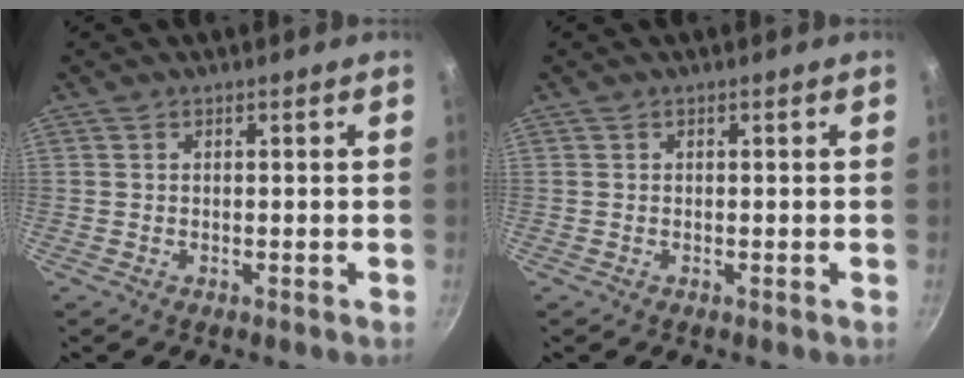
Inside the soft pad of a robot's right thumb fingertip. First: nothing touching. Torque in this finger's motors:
{"motor_torque": [-0.14, -0.15, -0.05, 0.05, 0.01]}